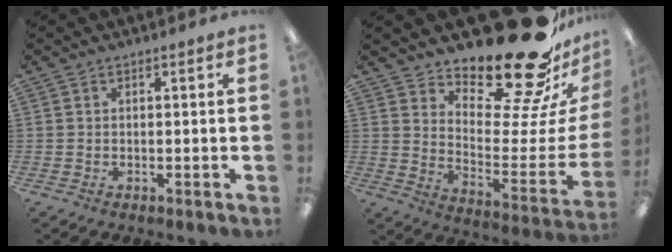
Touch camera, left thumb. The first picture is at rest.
{"total": 23.9, "force": [18.8, 7.6, 12.7], "torque": [-0.159, -0.145, 0.306]}